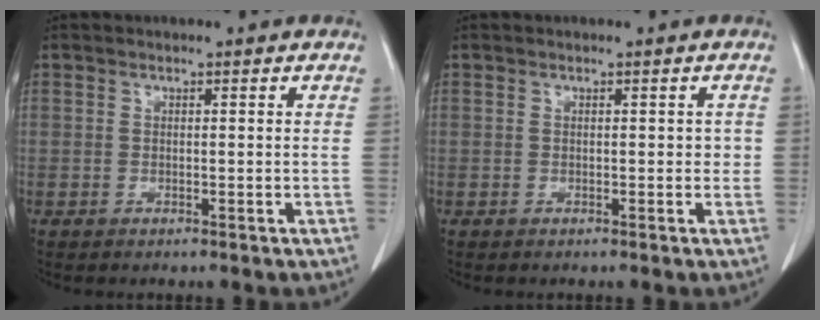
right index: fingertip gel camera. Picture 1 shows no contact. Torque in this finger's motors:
{"motor_torque": [0.25, -0.18, 0.04, 0.01]}